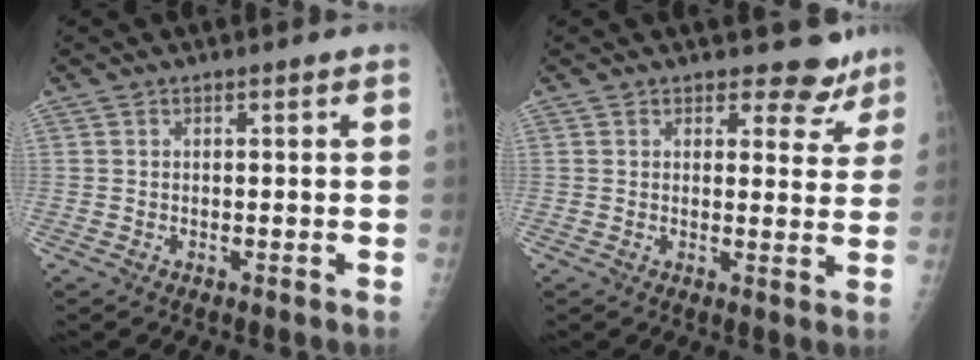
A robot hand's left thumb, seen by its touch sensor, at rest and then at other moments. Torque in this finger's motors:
{"motor_torque": [-0.32, 0.12, 0.03, -0.05, 0.04]}